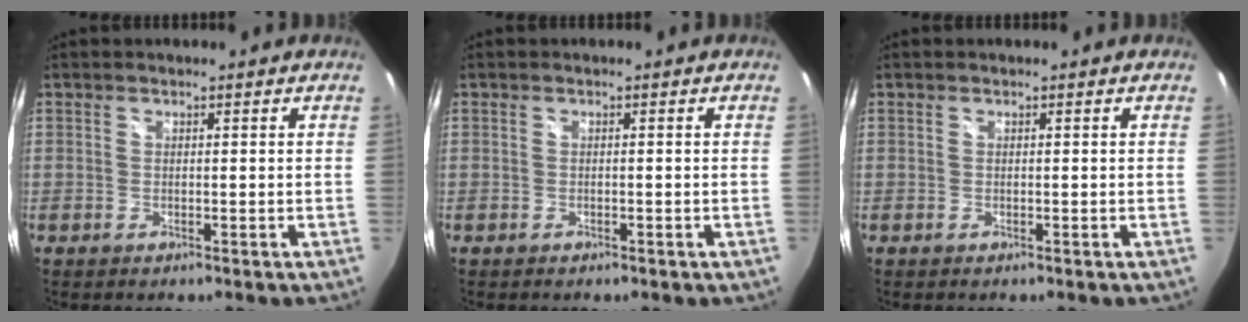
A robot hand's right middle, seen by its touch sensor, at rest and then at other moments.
{"total": 1.2, "force": [-0.8, 0.7, 0.4], "torque": [-0.008, -0.003, -0.011]}
{"total": 0.0}